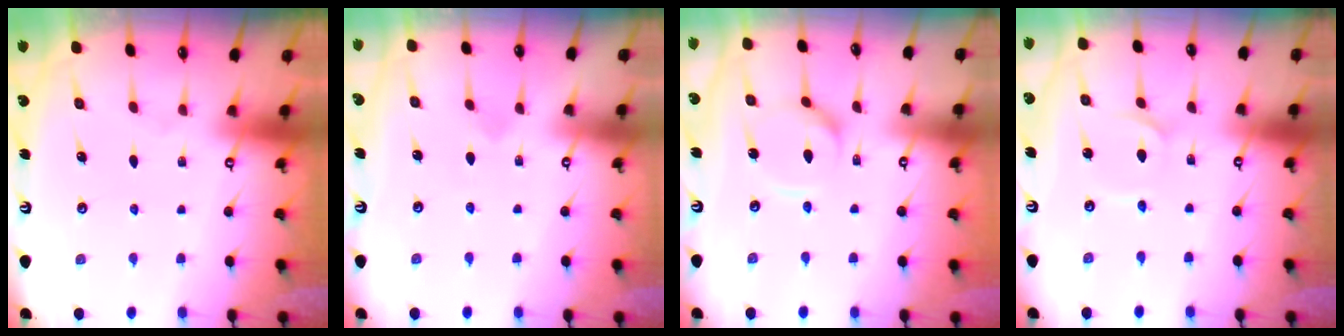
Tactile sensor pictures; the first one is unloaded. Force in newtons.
{"total": 2.7, "press": 2.7, "slide": 0.1}
{"total": 7.4, "press": 7.3, "slide": 0.7}
{"total": 2.4, "press": 2.4, "slide": 0.2}